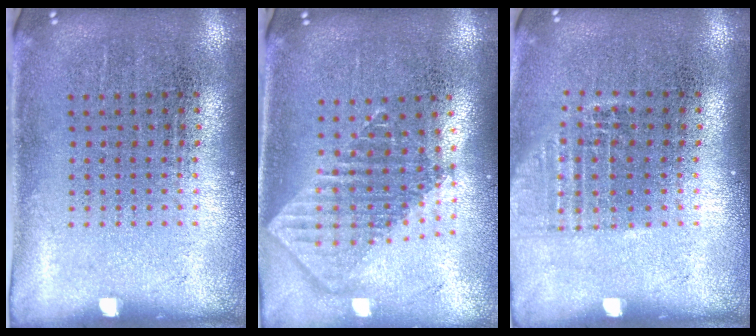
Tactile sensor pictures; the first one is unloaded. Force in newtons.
{"total": 1.9, "press": 1.5, "slide": 1.2}
{"total": 1.1, "press": 1.0, "slide": 0.5}